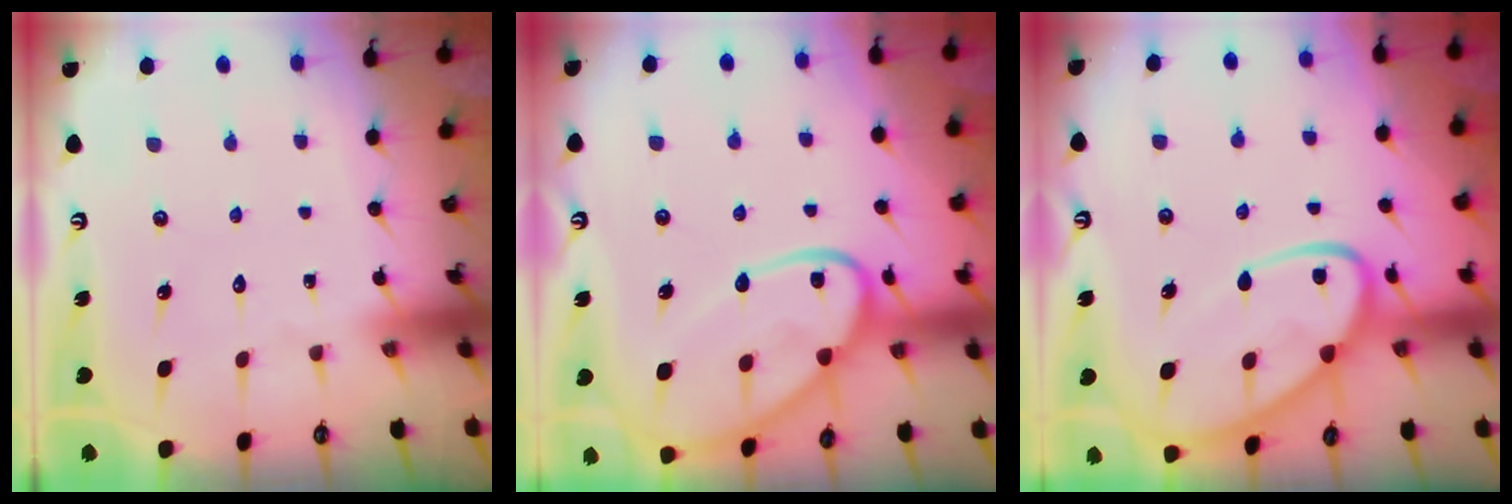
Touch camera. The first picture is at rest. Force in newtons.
{"total": 17.0, "press": 16.9, "slide": 1.4}
{"total": 12.1, "press": 12.1, "slide": 1.0}